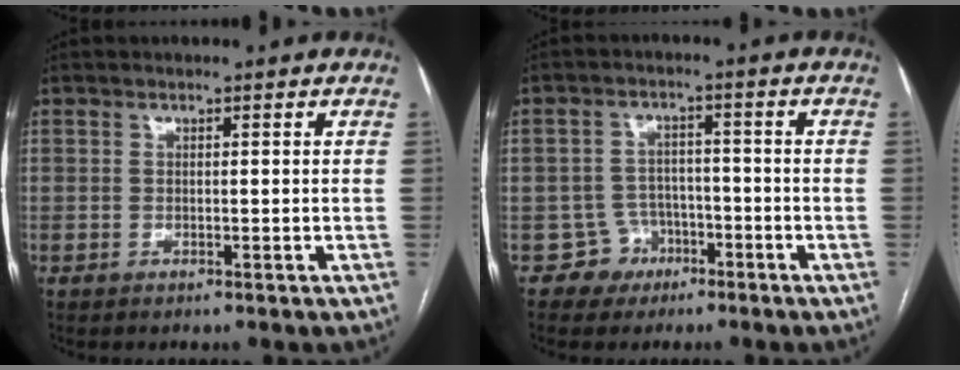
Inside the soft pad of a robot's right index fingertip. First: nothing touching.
{"total": 4.7, "force": [-2.4, 4.0, -0.4], "torque": [0.017, 0.016, -0.036]}